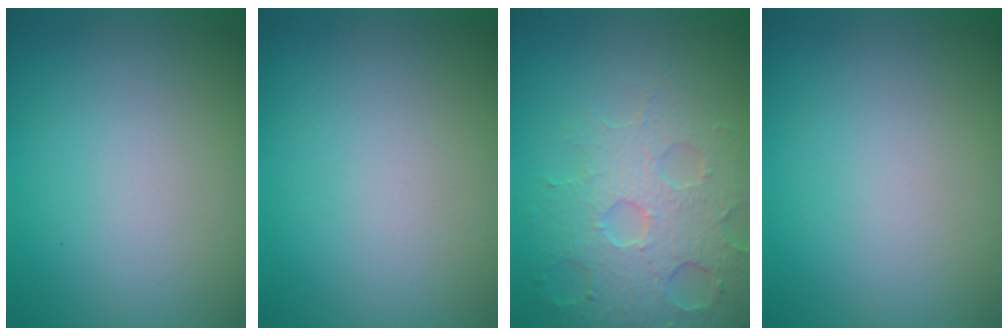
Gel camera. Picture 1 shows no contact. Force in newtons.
{"total": 0.0}
{"total": 5.3, "press": 4.7, "slide": 2.5}
{"total": 0.0}